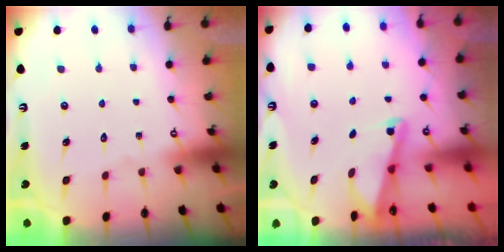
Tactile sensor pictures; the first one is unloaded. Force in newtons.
{"total": 2.1, "press": 2.0, "slide": 0.3}